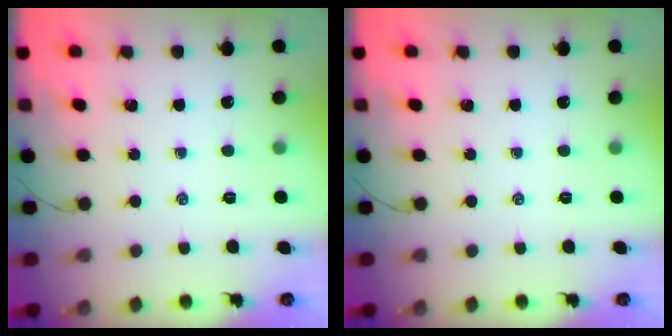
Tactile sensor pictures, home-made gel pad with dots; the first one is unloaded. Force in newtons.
{"total": 0.0}